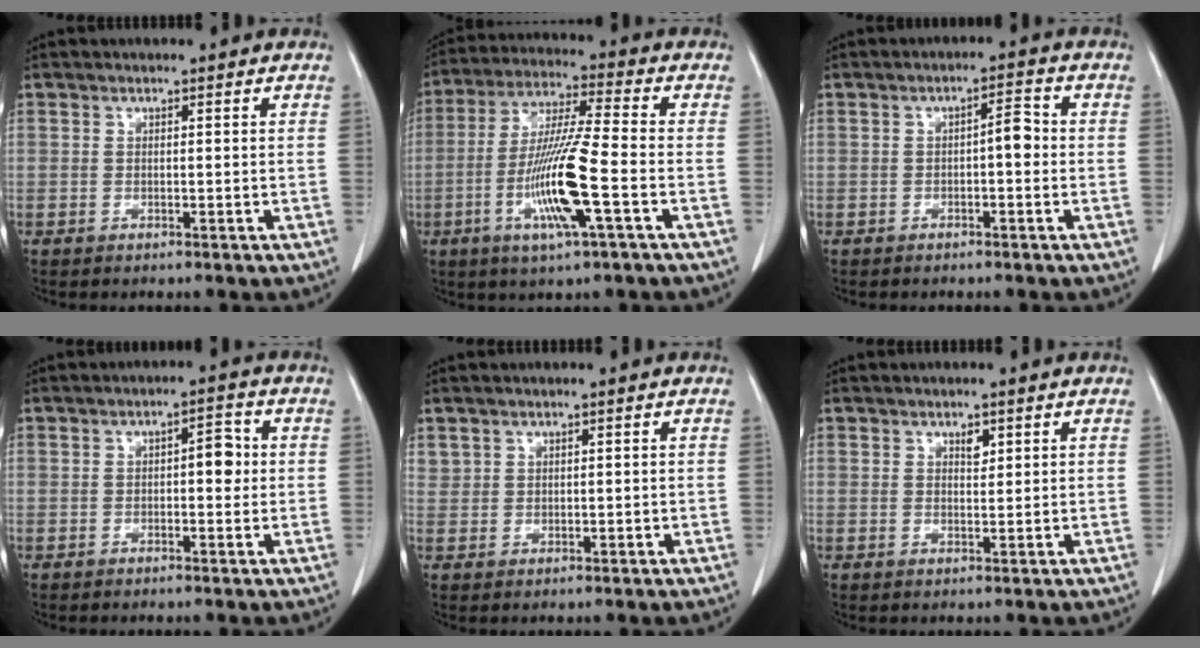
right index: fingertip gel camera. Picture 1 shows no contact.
{"total": 13.1, "force": [-4.0, 0.2, 12.5], "torque": [-0.249, -0.014, -0.079]}
{"total": 3.0, "force": [-0.4, 0.9, 2.8], "torque": [-0.040, 0.012, -0.006]}
{"total": 3.5, "force": [0.3, 1.5, 3.2], "torque": [-0.043, 0.011, 0.003]}
{"total": 1.6, "force": [1.2, 1.1, 0.1], "torque": [0.005, 0.003, 0.023]}
{"total": 1.5, "force": [0.9, 0.8, 1.0], "torque": [-0.014, -0.004, 0.015]}